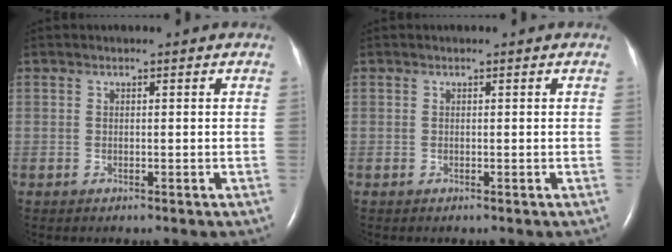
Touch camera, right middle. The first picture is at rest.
{"total": 0.0}